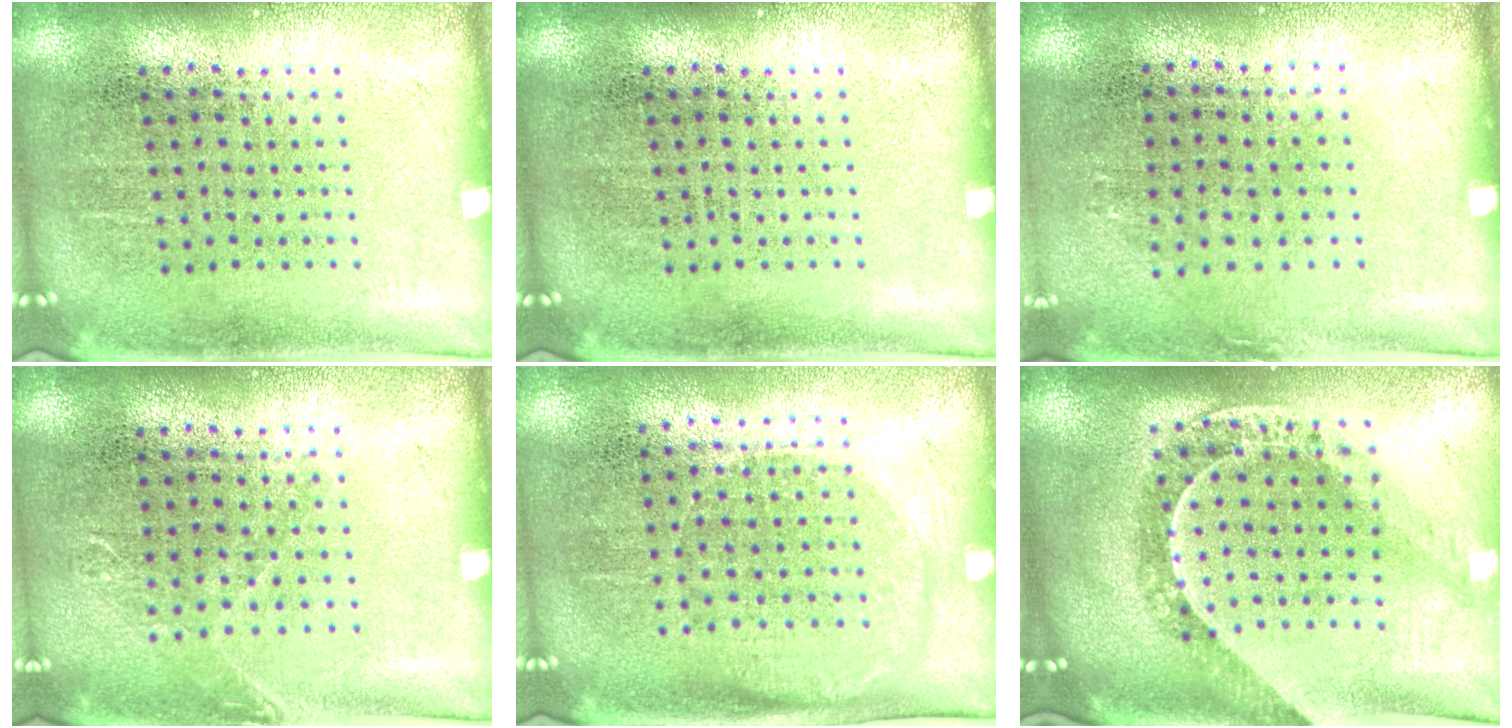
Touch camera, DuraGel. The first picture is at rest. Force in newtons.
{"total": 0.0}
{"total": 0.8, "press": 0.6, "slide": 0.5}
{"total": 0.8, "press": 0.8, "slide": 0.1}
{"total": 1.3, "press": 1.2, "slide": 0.5}
{"total": 1.1, "press": 1.1, "slide": 0.2}